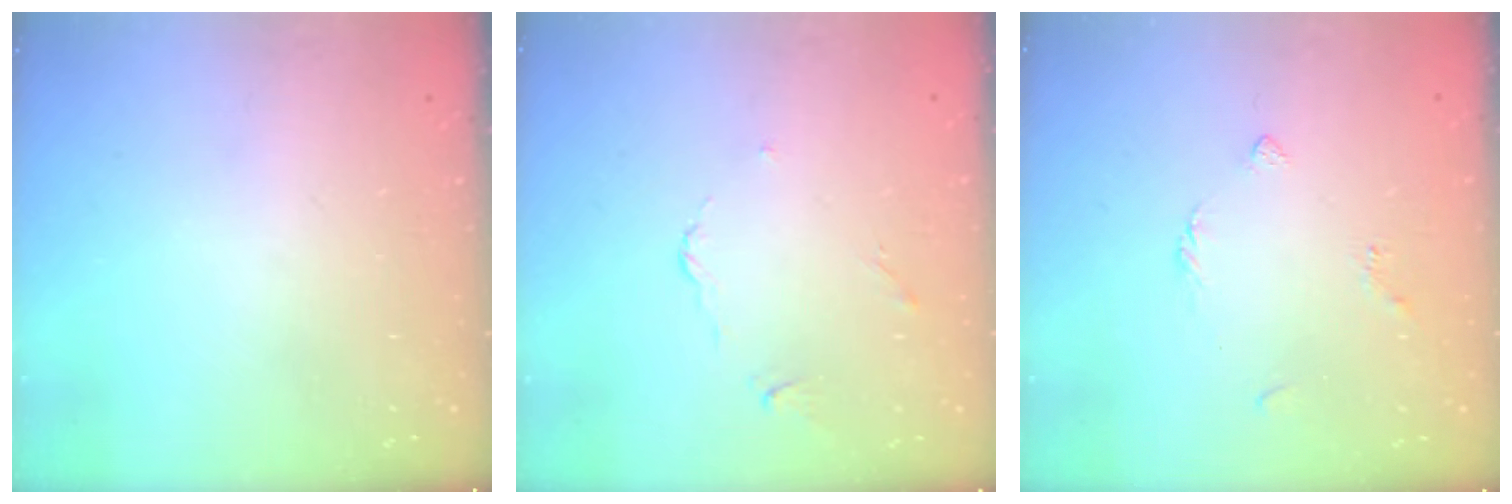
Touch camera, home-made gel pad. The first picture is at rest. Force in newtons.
{"total": 2.9, "press": 2.8, "slide": 0.6}
{"total": 2.6, "press": 2.5, "slide": 0.6}